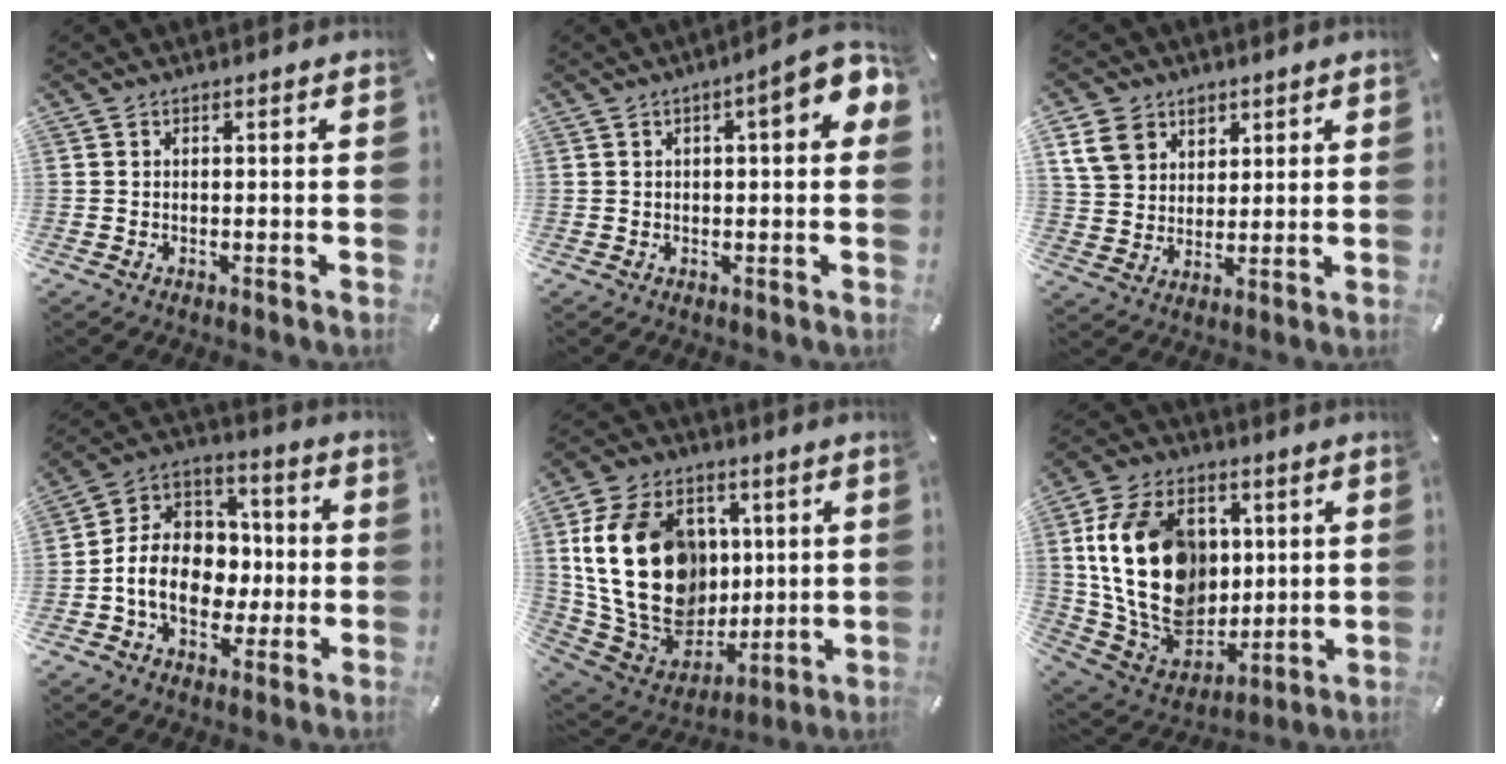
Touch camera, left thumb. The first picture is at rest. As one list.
[{"total": 8.4, "force": [2.7, 2.7, 7.5], "torque": [-0.091, -0.018, 0.039]}, {"total": 9.3, "force": [4.8, 7.5, 2.9], "torque": [-0.066, -0.007, 0.096]}, {"total": 13.8, "force": [-2.9, 11.4, 7.2], "torque": [-0.154, 0.013, -0.048]}, {"total": 24.5, "force": [3.6, 18.7, 15.5], "torque": [-0.299, -0.020, 0.075]}, {"total": 21.9, "force": [3.7, 16.7, 13.8], "torque": [-0.272, -0.018, 0.071]}]